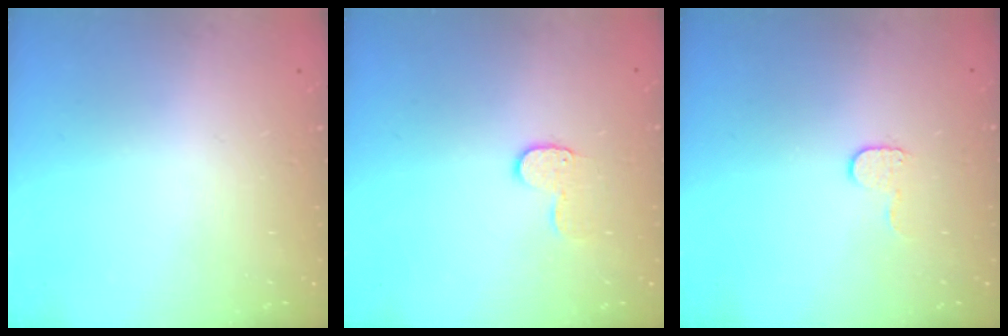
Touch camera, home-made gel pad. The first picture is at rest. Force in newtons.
{"total": 6.5, "press": 6.4, "slide": 0.4}
{"total": 5.0, "press": 4.9, "slide": 0.5}